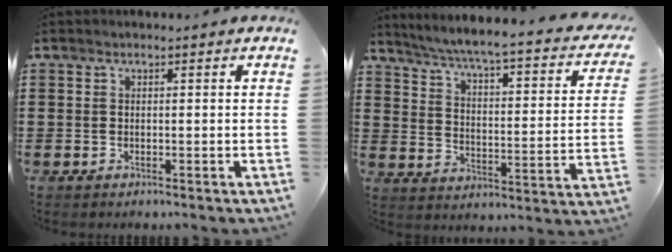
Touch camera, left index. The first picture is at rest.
{"total": 4.3, "force": [3.5, -0.7, 2.3], "torque": [-0.064, -0.040, 0.049]}